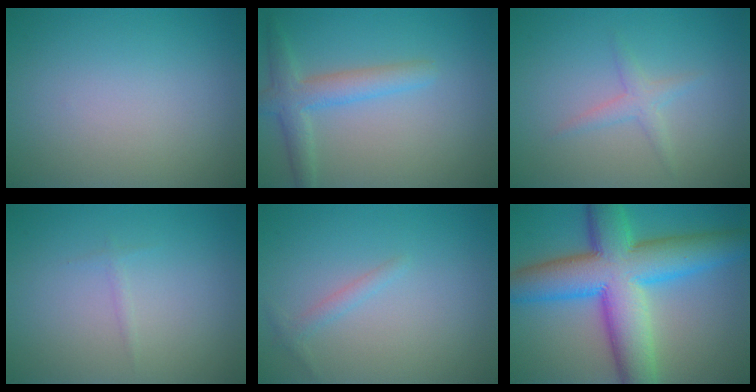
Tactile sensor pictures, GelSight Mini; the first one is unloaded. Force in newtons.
{"total": 3.4, "press": 3.4, "slide": 0.3}
{"total": 1.6, "press": 1.6, "slide": 0.1}
{"total": 0.5, "press": 0.5, "slide": 0.1}
{"total": 1.1, "press": 1.1, "slide": 0.1}
{"total": 12.5, "press": 12.5, "slide": 0.2}